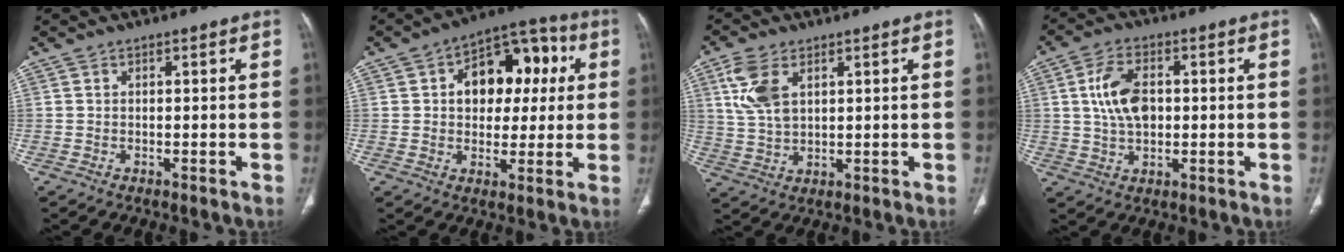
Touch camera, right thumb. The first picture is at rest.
{"total": 15.0, "force": [3.0, 10.1, 10.7], "torque": [-0.094, 0.023, 0.038]}
{"total": 8.1, "force": [3.2, 4.5, 5.8], "torque": [-0.125, -0.003, 0.071]}
{"total": 8.8, "force": [1.1, 5.2, 6.9], "torque": [-0.127, 0.004, 0.023]}